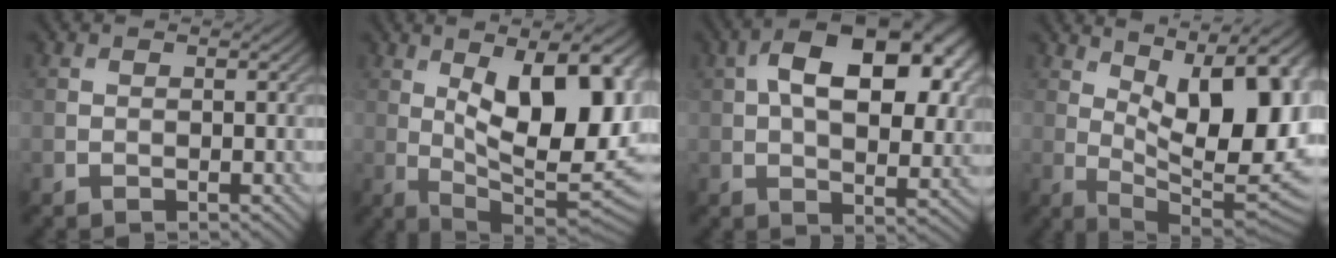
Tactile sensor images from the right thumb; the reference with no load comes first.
{"total": 16.7, "force": [3.2, 7.2, 14.7], "torque": [-0.198, 0.019, 0.047]}
{"total": 15.0, "force": [4.1, 8.4, 11.8], "torque": [-0.165, 0.018, 0.054]}
{"total": 17.3, "force": [4.9, 7.0, 15.0], "torque": [-0.203, 0.031, 0.088]}